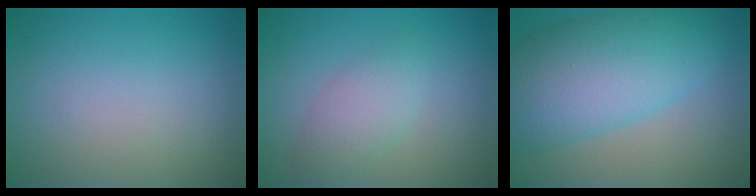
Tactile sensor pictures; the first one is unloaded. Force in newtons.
{"total": 3.0, "press": 3.0, "slide": 0.0}
{"total": 9.9, "press": 9.9, "slide": 0.2}